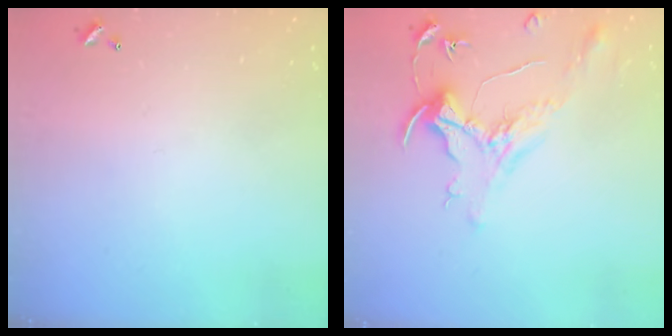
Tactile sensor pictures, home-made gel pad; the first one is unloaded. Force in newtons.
{"total": 1.6, "press": 1.4, "slide": 0.7}